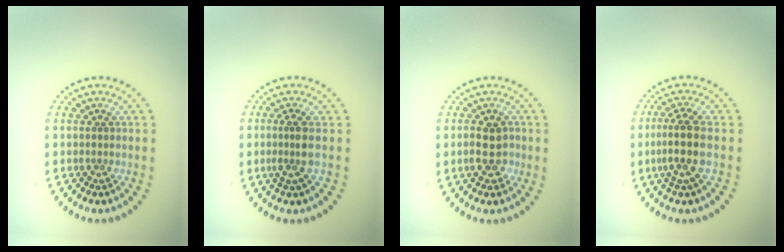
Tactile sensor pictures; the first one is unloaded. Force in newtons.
{"total": 2.2, "press": 1.6, "slide": 1.4}
{"total": 2.9, "press": 2.9, "slide": 0.4}
{"total": 3.4, "press": 2.8, "slide": 2.0}